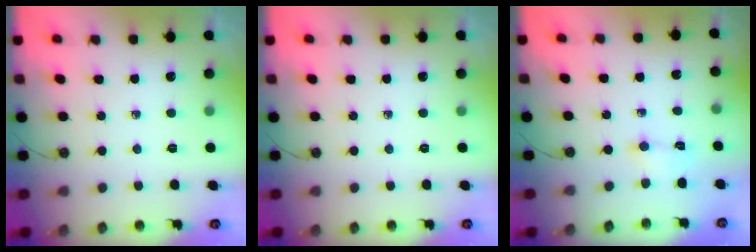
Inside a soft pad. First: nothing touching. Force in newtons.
{"total": 0.0}
{"total": 1.6, "press": 1.4, "slide": 0.7}